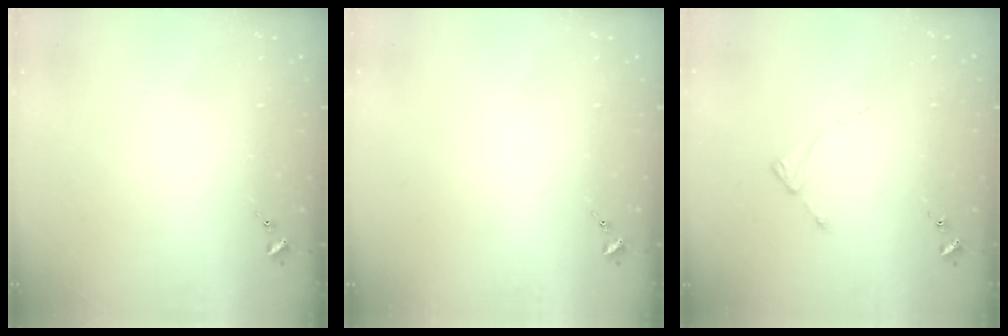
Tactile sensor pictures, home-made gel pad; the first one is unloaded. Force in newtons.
{"total": 0.0}
{"total": 2.0, "press": 2.0, "slide": 0.3}